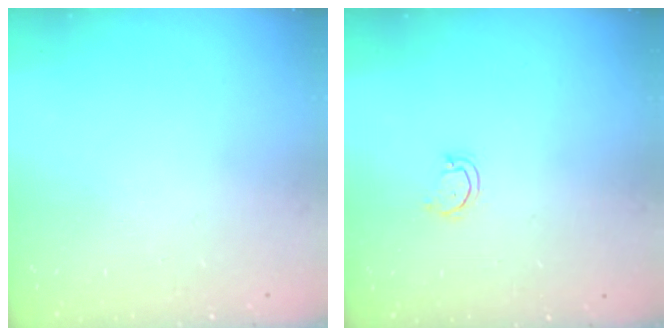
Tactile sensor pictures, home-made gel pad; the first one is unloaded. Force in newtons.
{"total": 2.9, "press": 2.9, "slide": 0.3}